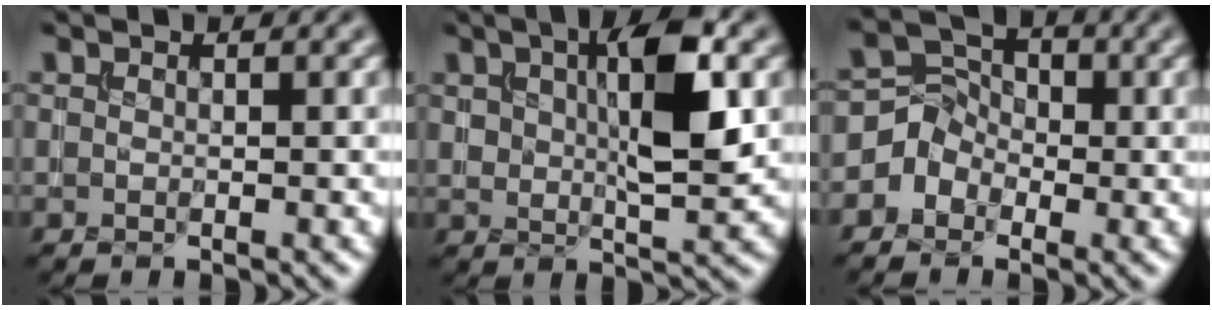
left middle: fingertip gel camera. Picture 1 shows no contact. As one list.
[{"total": 7.7, "force": [2.0, 3.1, 6.8], "torque": [-0.113, 0.008, 0.035]}, {"total": 3.0, "force": [-1.2, 2.6, 0.9], "torque": [0.001, 0.015, -0.031]}]